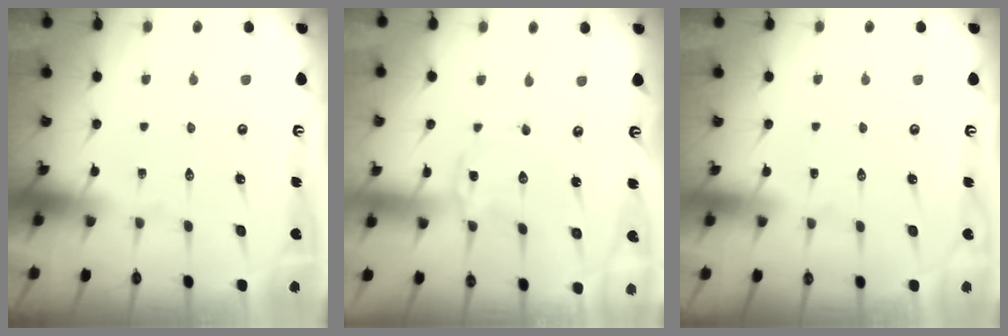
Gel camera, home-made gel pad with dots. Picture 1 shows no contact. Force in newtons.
{"total": 0.5, "press": 0.5, "slide": 0.1}
{"total": 1.6, "press": 1.6, "slide": 0.1}